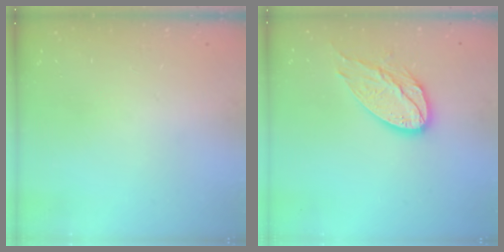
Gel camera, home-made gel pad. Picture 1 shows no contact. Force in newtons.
{"total": 12.8, "press": 12.7, "slide": 0.8}